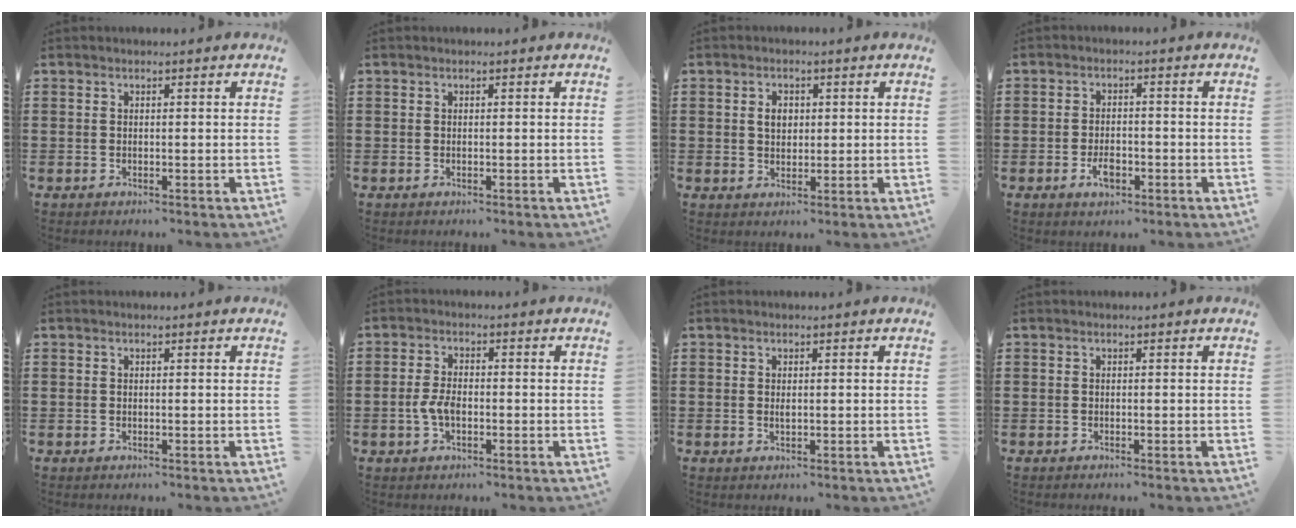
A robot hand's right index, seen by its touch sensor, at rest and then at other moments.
{"total": 0.0}
{"total": 2.6, "force": [0.5, 1.9, 1.7], "torque": [-0.038, 0.010, 0.008]}
{"total": 3.4, "force": [-1.4, 1.6, 2.6], "torque": [-0.052, -0.001, -0.026]}
{"total": 0.0}
{"total": 3.5, "force": [-0.9, 1.8, 2.9], "torque": [-0.076, -0.005, -0.023]}
{"total": 0.8, "force": [0.2, 0.2, 0.7], "torque": [-0.014, -0.001, 0.003]}
{"total": 0.0}